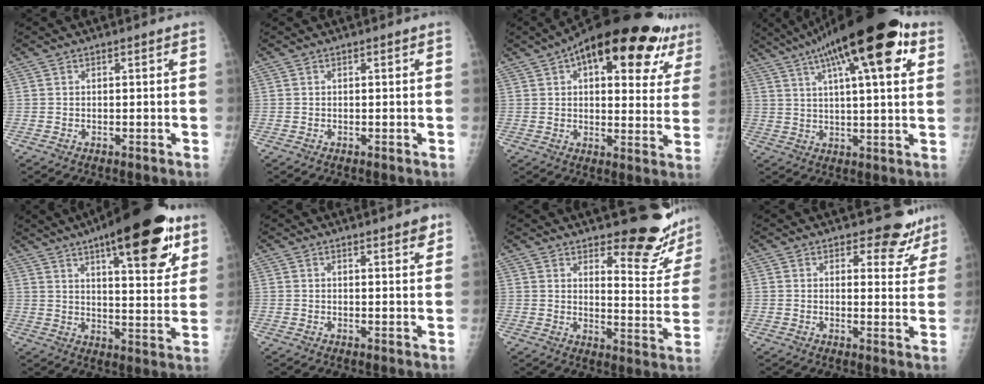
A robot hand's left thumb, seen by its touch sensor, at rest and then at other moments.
{"total": 0.0}
{"total": 25.5, "force": [13.4, 10.5, 19.0], "torque": [-0.241, 0.006, 0.180]}
{"total": 22.5, "force": [10.7, 6.2, 18.7], "torque": [-0.288, 0.008, 0.162]}
{"total": 22.2, "force": [12.3, 6.9, 17.1], "torque": [-0.220, -0.039, 0.177]}
{"total": 2.9, "force": [2.1, 0.6, 1.9], "torque": [-0.016, -0.012, 0.025]}
{"total": 14.5, "force": [12.2, 3.8, 6.7], "torque": [-0.044, -0.114, 0.151]}
{"total": 7.2, "force": [6.2, 3.3, 1.8], "torque": [0.015, -0.041, 0.065]}